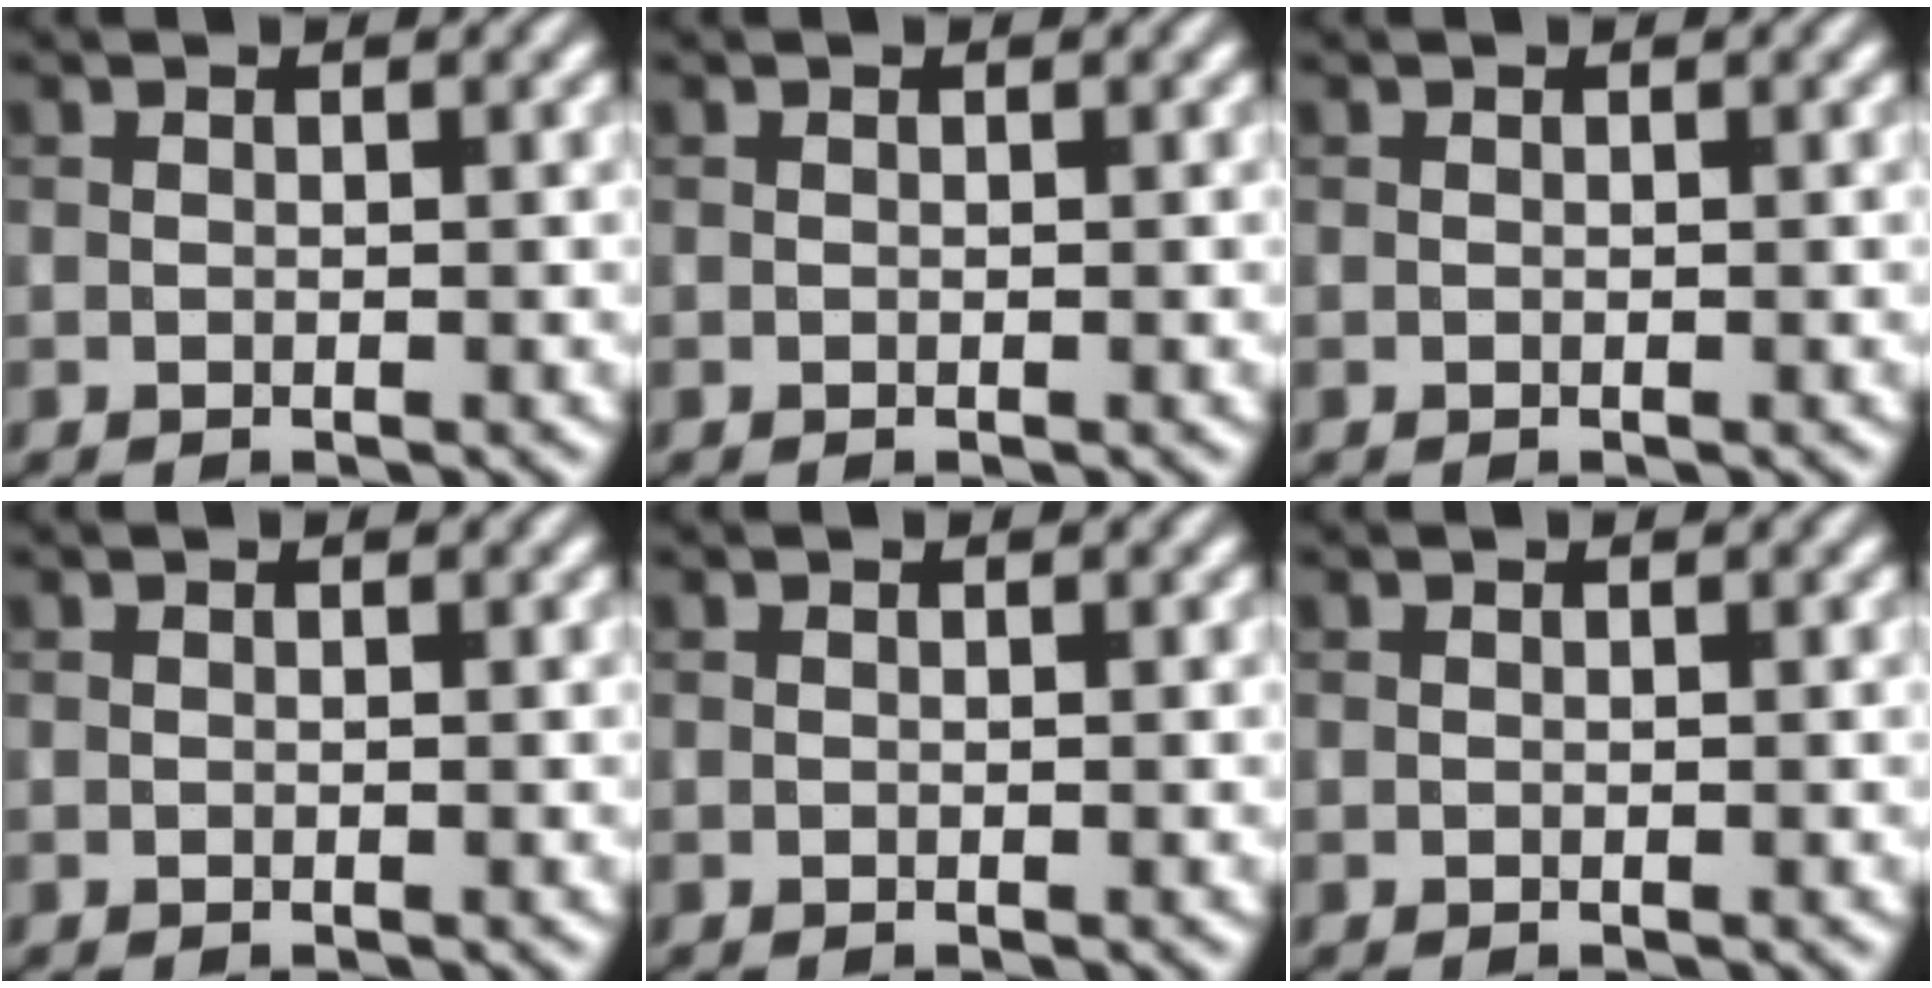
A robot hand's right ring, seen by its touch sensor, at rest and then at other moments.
{"total": 0.0}
{"total": 0.0}
{"total": 0.0}
{"total": 0.0}
{"total": 0.0}